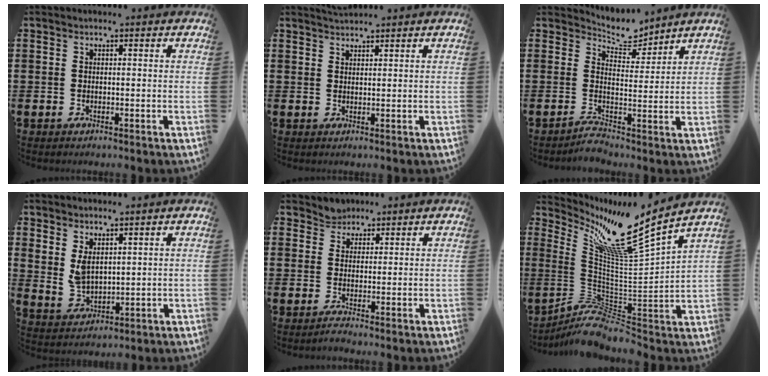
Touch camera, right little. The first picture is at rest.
{"total": 1.6, "force": [1.6, 0.0, 0.1], "torque": [0.005, -0.002, 0.028]}
{"total": 5.2, "force": [3.6, 3.0, 2.2], "torque": [-0.039, -0.026, 0.059]}
{"total": 3.8, "force": [2.7, 1.7, 2.1], "torque": [-0.040, -0.012, 0.048]}
{"total": 2.5, "force": [2.1, 1.4, 0.2], "torque": [0.002, -0.012, 0.036]}
{"total": 11.6, "force": [5.1, 3.4, 9.8], "torque": [-0.214, -0.041, 0.087]}